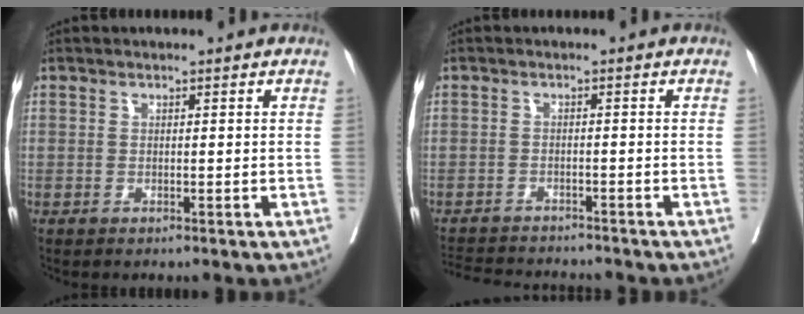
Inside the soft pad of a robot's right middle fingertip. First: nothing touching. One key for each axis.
{"total": 9.1, "fx": -8.7, "fy": 1.1, "fz": 2.3, "tx": -0.038, "ty": -0.002, "tz": -0.126}